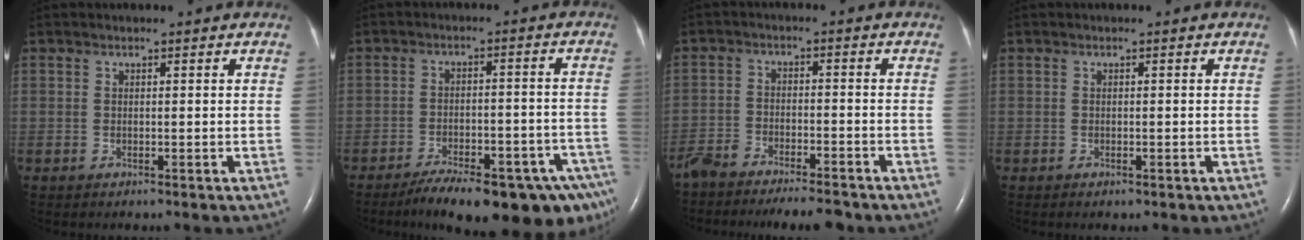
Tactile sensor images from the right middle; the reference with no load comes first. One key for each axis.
{"total": 18.6, "fx": -13.8, "fy": 4.7, "fz": 11.6, "tx": -0.108, "ty": 0.016, "tz": -0.182}
{"total": 11.1, "fx": -10.0, "fy": 2.2, "fz": 4.4, "tx": -0.070, "ty": 0.000, "tz": -0.152}
{"total": 0.6, "fx": -0.4, "fy": 0.2, "fz": 0.4, "tx": -0.009, "ty": -0.002, "tz": -0.002}